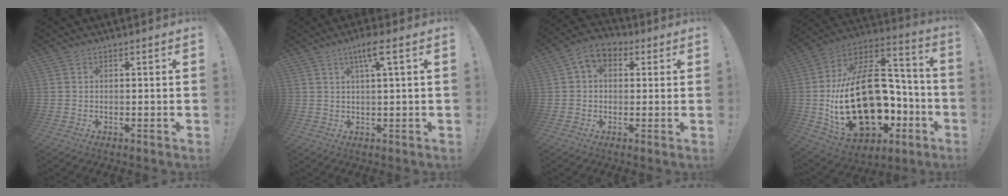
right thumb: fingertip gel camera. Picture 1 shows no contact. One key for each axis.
{"total": 5.5, "fx": 2.4, "fy": 0.2, "fz": 5.0, "tx": -0.088, "ty": -0.002, "tz": 0.033}
{"total": 6.4, "fx": 1.9, "fy": 4.6, "fz": 4.1, "tx": -0.070, "ty": 0.003, "tz": 0.039}
{"total": 32.7, "fx": -5.1, "fy": 20.3, "fz": 25.1, "tx": -0.471, "ty": 0.022, "tz": -0.037}